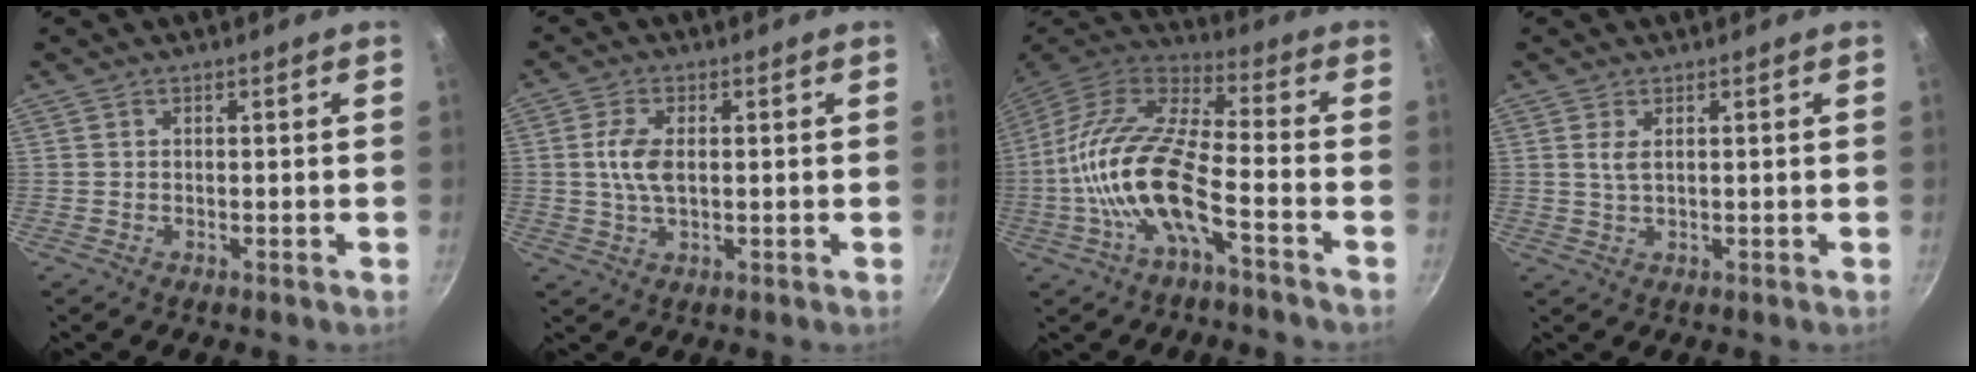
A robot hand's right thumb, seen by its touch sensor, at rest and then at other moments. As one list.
[{"total": 5.6, "force": [0.5, 2.9, 4.8], "torque": [-0.097, 0.004, 0.008]}, {"total": 17.4, "force": [-5.9, 6.5, 15.0], "torque": [-0.294, 0.044, -0.125]}, {"total": 2.1, "force": [0.7, 0.8, 1.8], "torque": [-0.036, -0.005, 0.015]}]